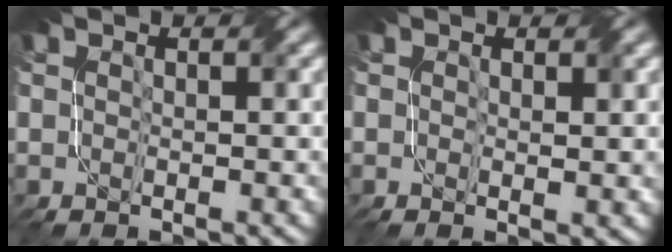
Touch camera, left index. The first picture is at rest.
{"total": 1.1, "force": [0.2, 0.4, 1.0], "torque": [-0.017, -0.007, 0.002]}